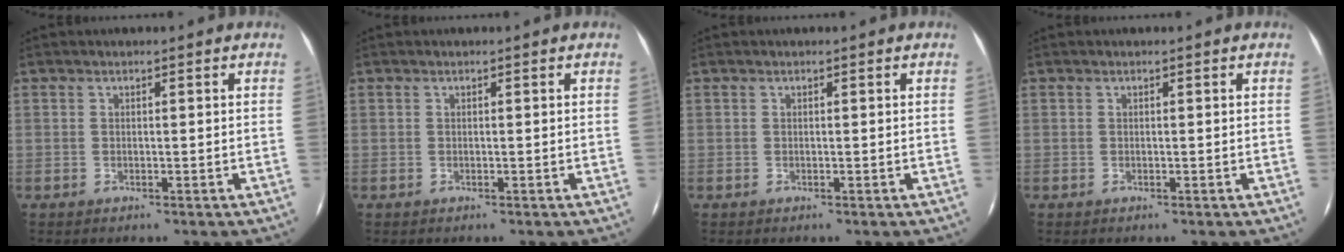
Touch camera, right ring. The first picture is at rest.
{"total": 0.0}
{"total": 0.0}
{"total": 0.0}